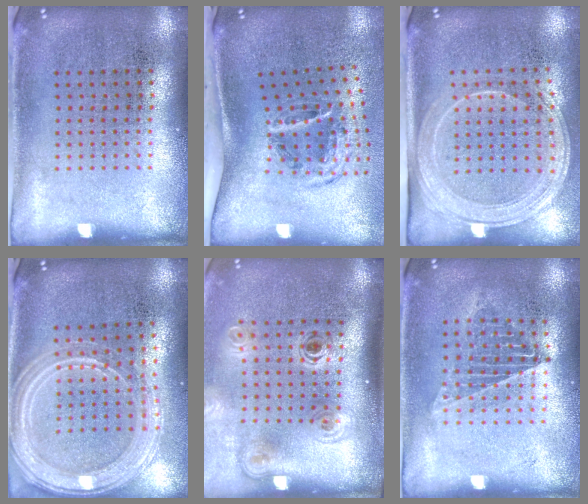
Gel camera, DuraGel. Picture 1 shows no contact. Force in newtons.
{"total": 2.0, "press": 1.2, "slide": 1.6}
{"total": 2.1, "press": 1.8, "slide": 1.0}
{"total": 1.8, "press": 1.7, "slide": 0.5}
{"total": 2.0, "press": 1.4, "slide": 1.5}
{"total": 1.0, "press": 1.0, "slide": 0.2}